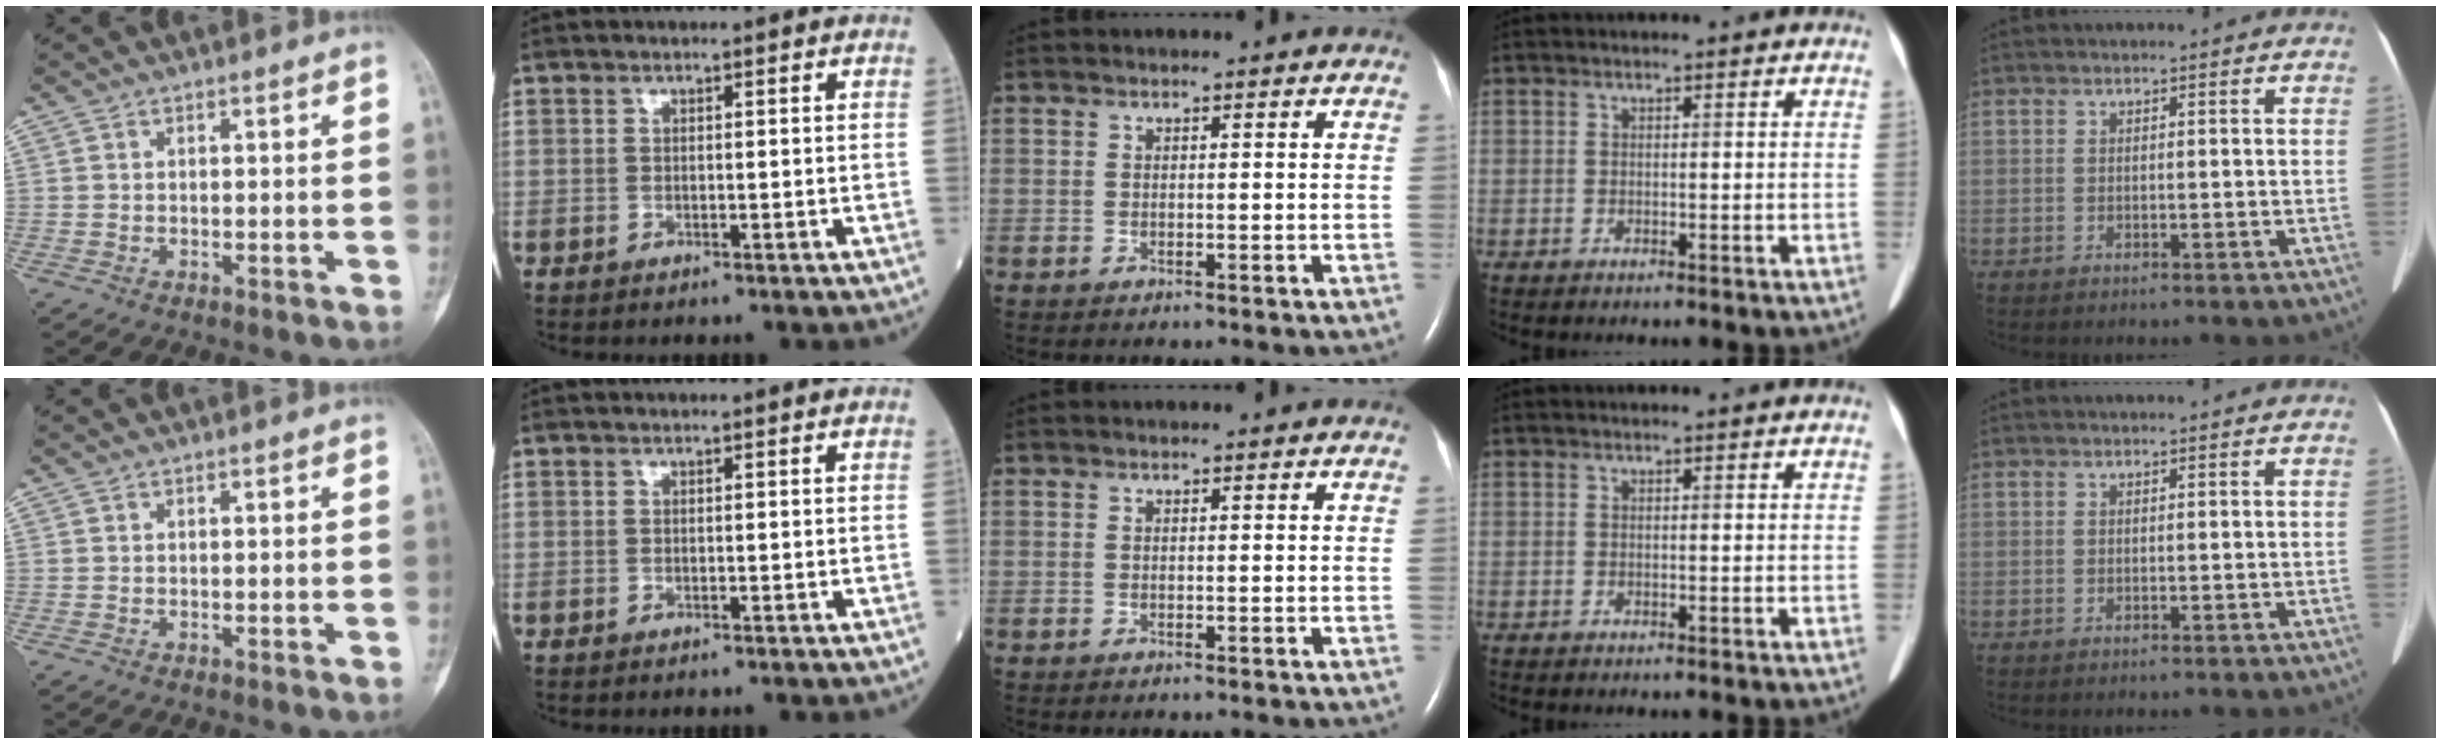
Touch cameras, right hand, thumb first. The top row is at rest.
{}